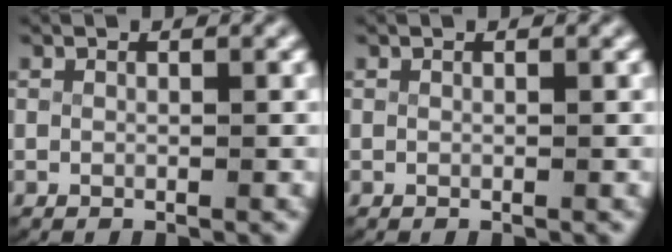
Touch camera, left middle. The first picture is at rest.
{"total": 0.0}